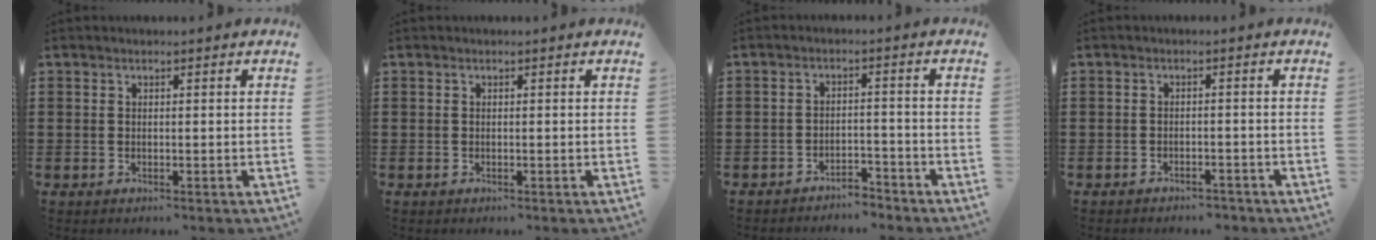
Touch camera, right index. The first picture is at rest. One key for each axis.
{"total": 0.0}
{"total": 3.0, "fx": -3.0, "fy": 0.3, "fz": 0.2, "tx": -0.011, "ty": -0.001, "tz": -0.063}
{"total": 1.9, "fx": -1.9, "fy": 0.3, "fz": 0.0, "tx": -0.006, "ty": 0.000, "tz": -0.042}